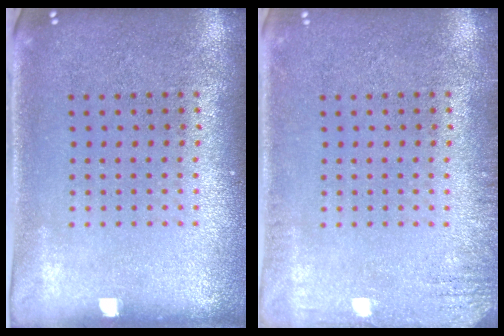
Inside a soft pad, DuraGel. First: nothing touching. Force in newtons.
{"total": 1.6, "press": 1.5, "slide": 0.3}